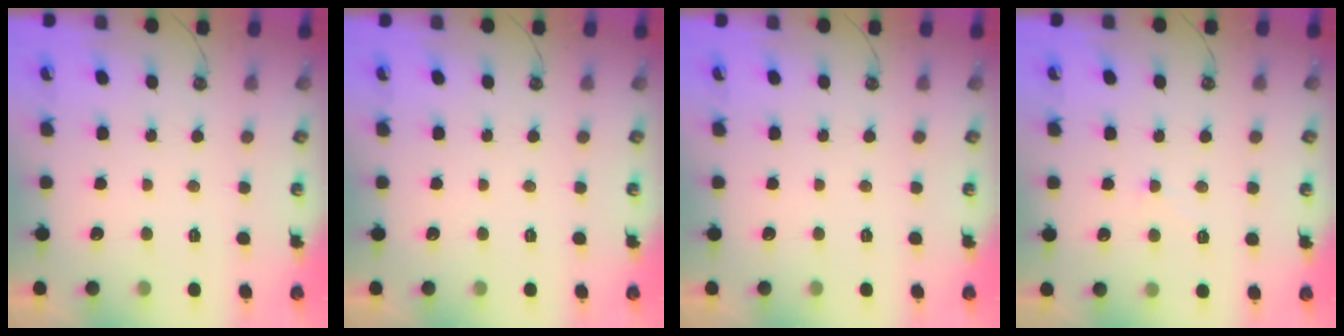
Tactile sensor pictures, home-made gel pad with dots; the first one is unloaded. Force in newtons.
{"total": 0.0}
{"total": 0.0}
{"total": 0.7, "press": 0.5, "slide": 0.5}